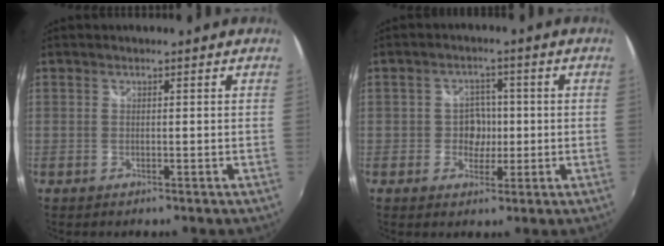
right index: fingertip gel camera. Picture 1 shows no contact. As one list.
[{"total": 4.2, "force": [-0.6, 3.9, 1.5], "torque": [-0.024, 0.009, -0.009]}]